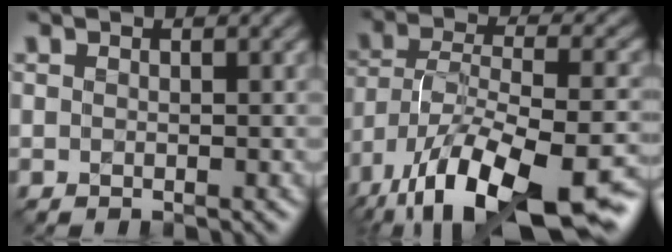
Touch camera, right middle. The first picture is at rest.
{"total": 17.7, "force": [-11.3, 7.2, 11.6], "torque": [-0.214, -0.039, -0.162]}